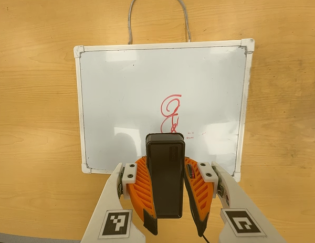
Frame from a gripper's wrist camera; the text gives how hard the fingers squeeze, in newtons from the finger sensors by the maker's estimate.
{"total": 10.5, "left": 8.8, "right": 12.2}